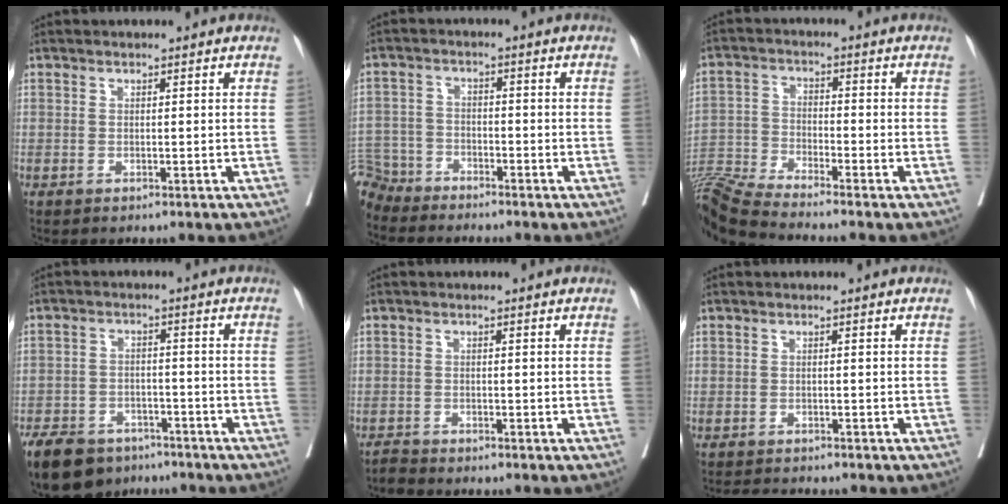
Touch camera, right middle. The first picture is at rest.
{"total": 6.7, "force": [-6.3, 2.2, -0.7], "torque": [0.012, 0.000, -0.125]}
{"total": 12.0, "force": [-11.2, -1.8, 3.8], "torque": [-0.081, -0.009, -0.211]}
{"total": 11.7, "force": [-8.6, 6.3, 4.7], "torque": [-0.098, -0.002, -0.133]}
{"total": 1.5, "force": [-1.5, -0.1, -0.2], "torque": [0.002, -0.009, -0.030]}
{"total": 3.0, "force": [-2.9, 0.5, 0.8], "torque": [-0.011, -0.009, -0.045]}